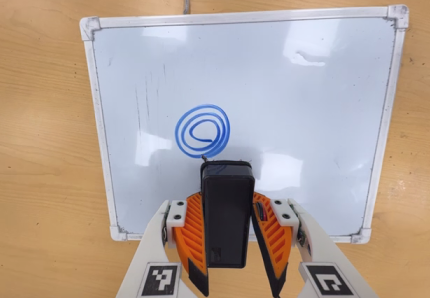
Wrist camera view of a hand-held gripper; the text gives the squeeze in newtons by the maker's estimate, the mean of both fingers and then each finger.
{"total": 6.5, "left": 5.0, "right": 8.0}